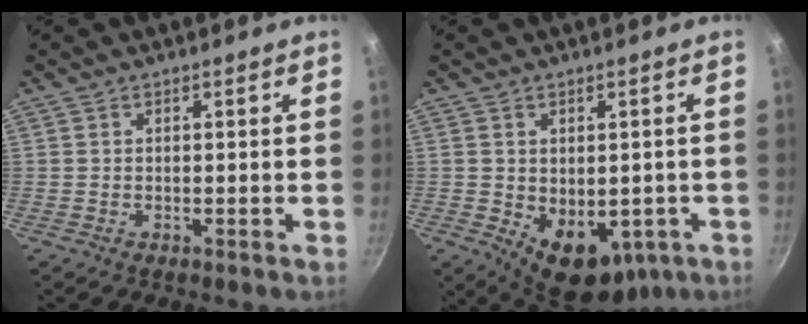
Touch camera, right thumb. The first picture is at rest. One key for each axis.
{"total": 12.0, "fx": -3.0, "fy": 8.2, "fz": 8.2, "tx": -0.078, "ty": -0.009, "tz": -0.017}